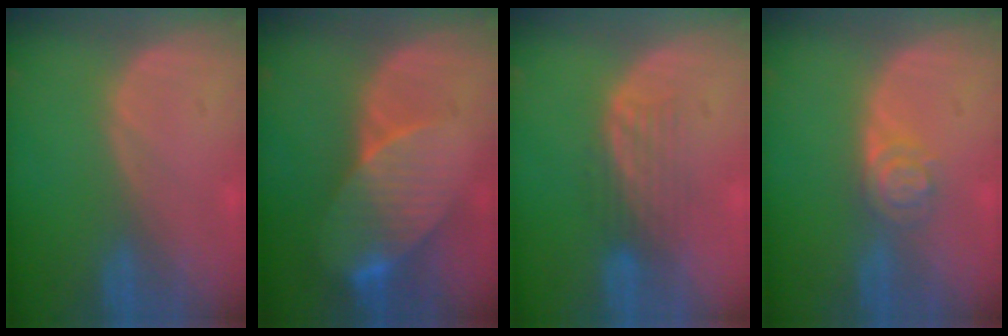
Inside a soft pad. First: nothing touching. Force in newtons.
{"total": 8.4, "press": 7.6, "slide": 3.6}
{"total": 4.3, "press": 3.6, "slide": 2.3}
{"total": 4.0, "press": 3.7, "slide": 1.5}